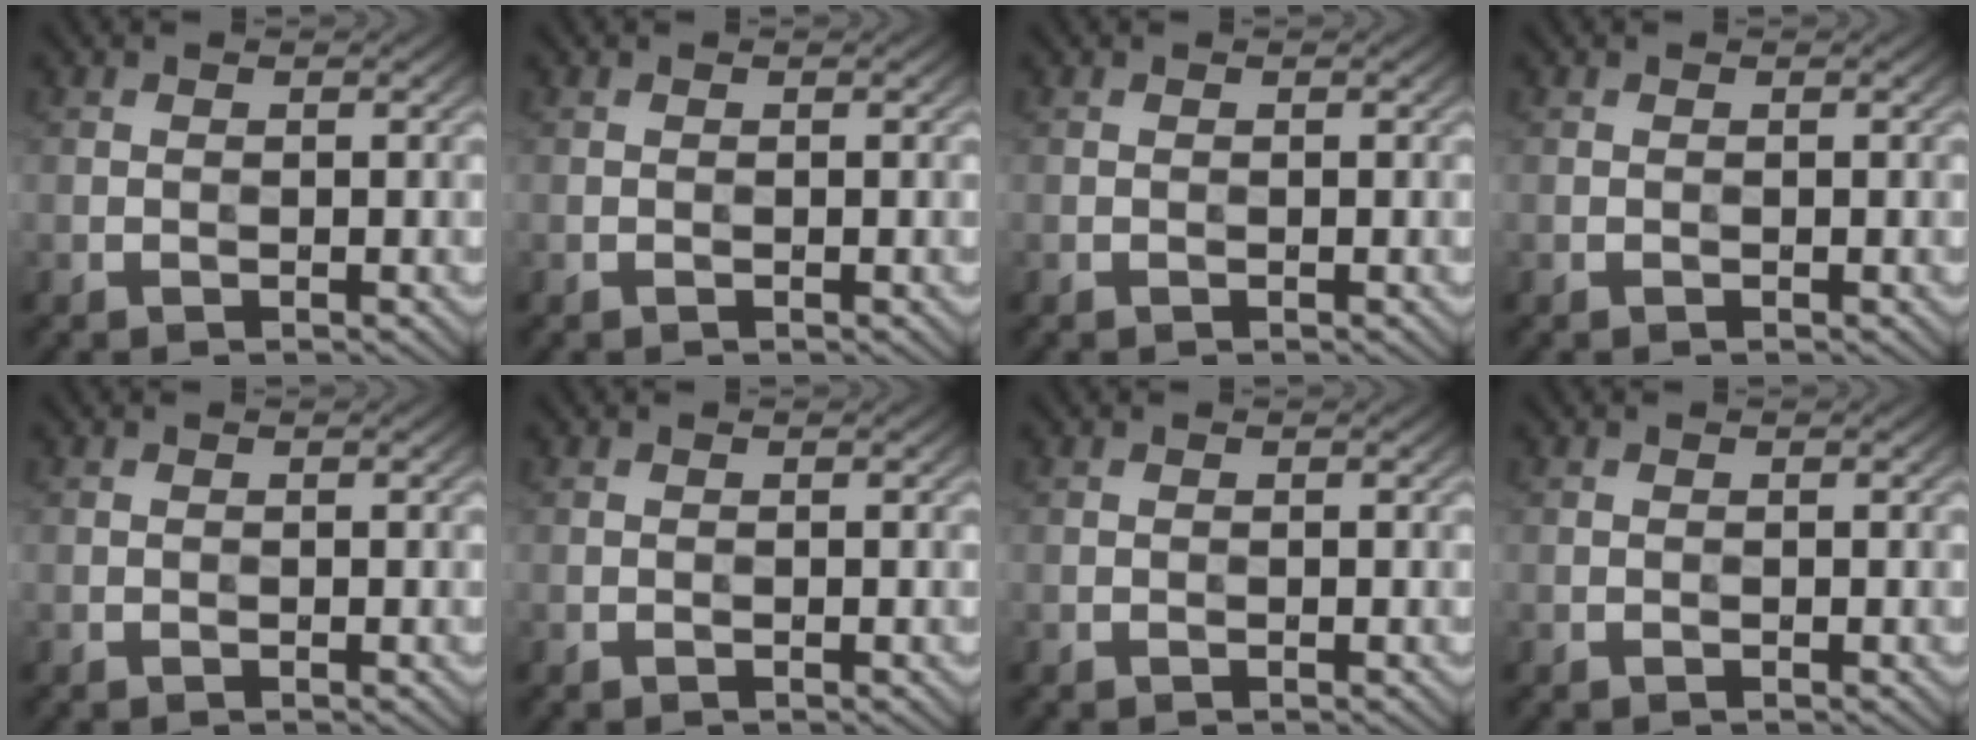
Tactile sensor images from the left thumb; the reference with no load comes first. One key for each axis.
{"total": 0.0}
{"total": 0.0}
{"total": 0.0}
{"total": 0.0}
{"total": 0.0}
{"total": 0.0}
{"total": 0.0}